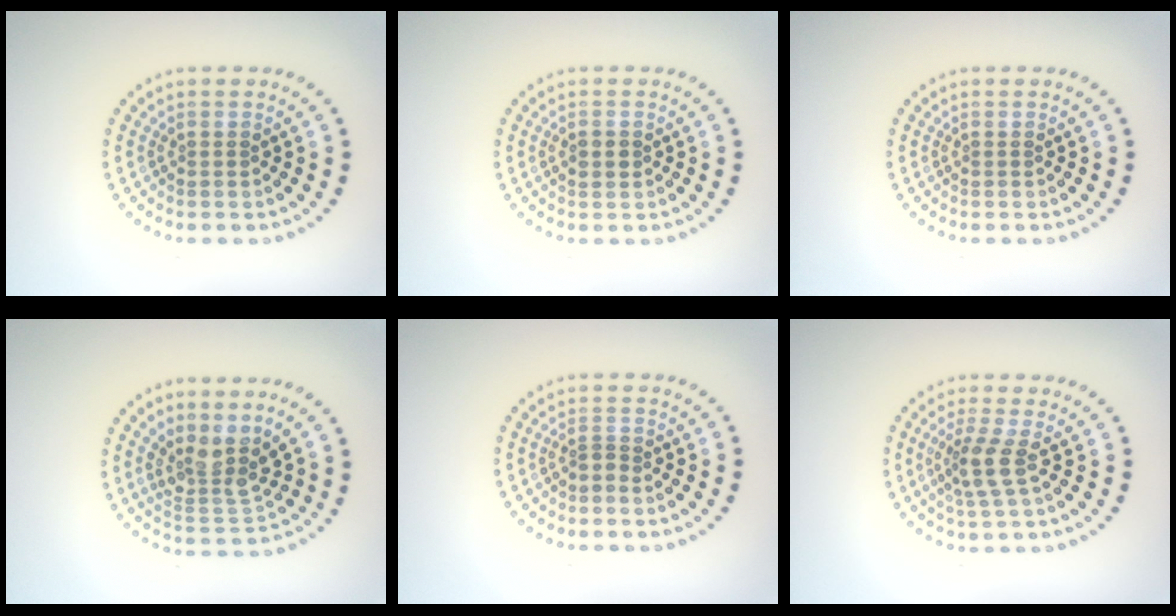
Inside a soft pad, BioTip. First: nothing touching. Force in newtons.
{"total": 1.2, "press": 1.2, "slide": 0.2}
{"total": 0.0}
{"total": 3.5, "press": 2.8, "slide": 2.2}
{"total": 0.8, "press": 0.5, "slide": 0.6}
{"total": 2.5, "press": 1.9, "slide": 1.6}